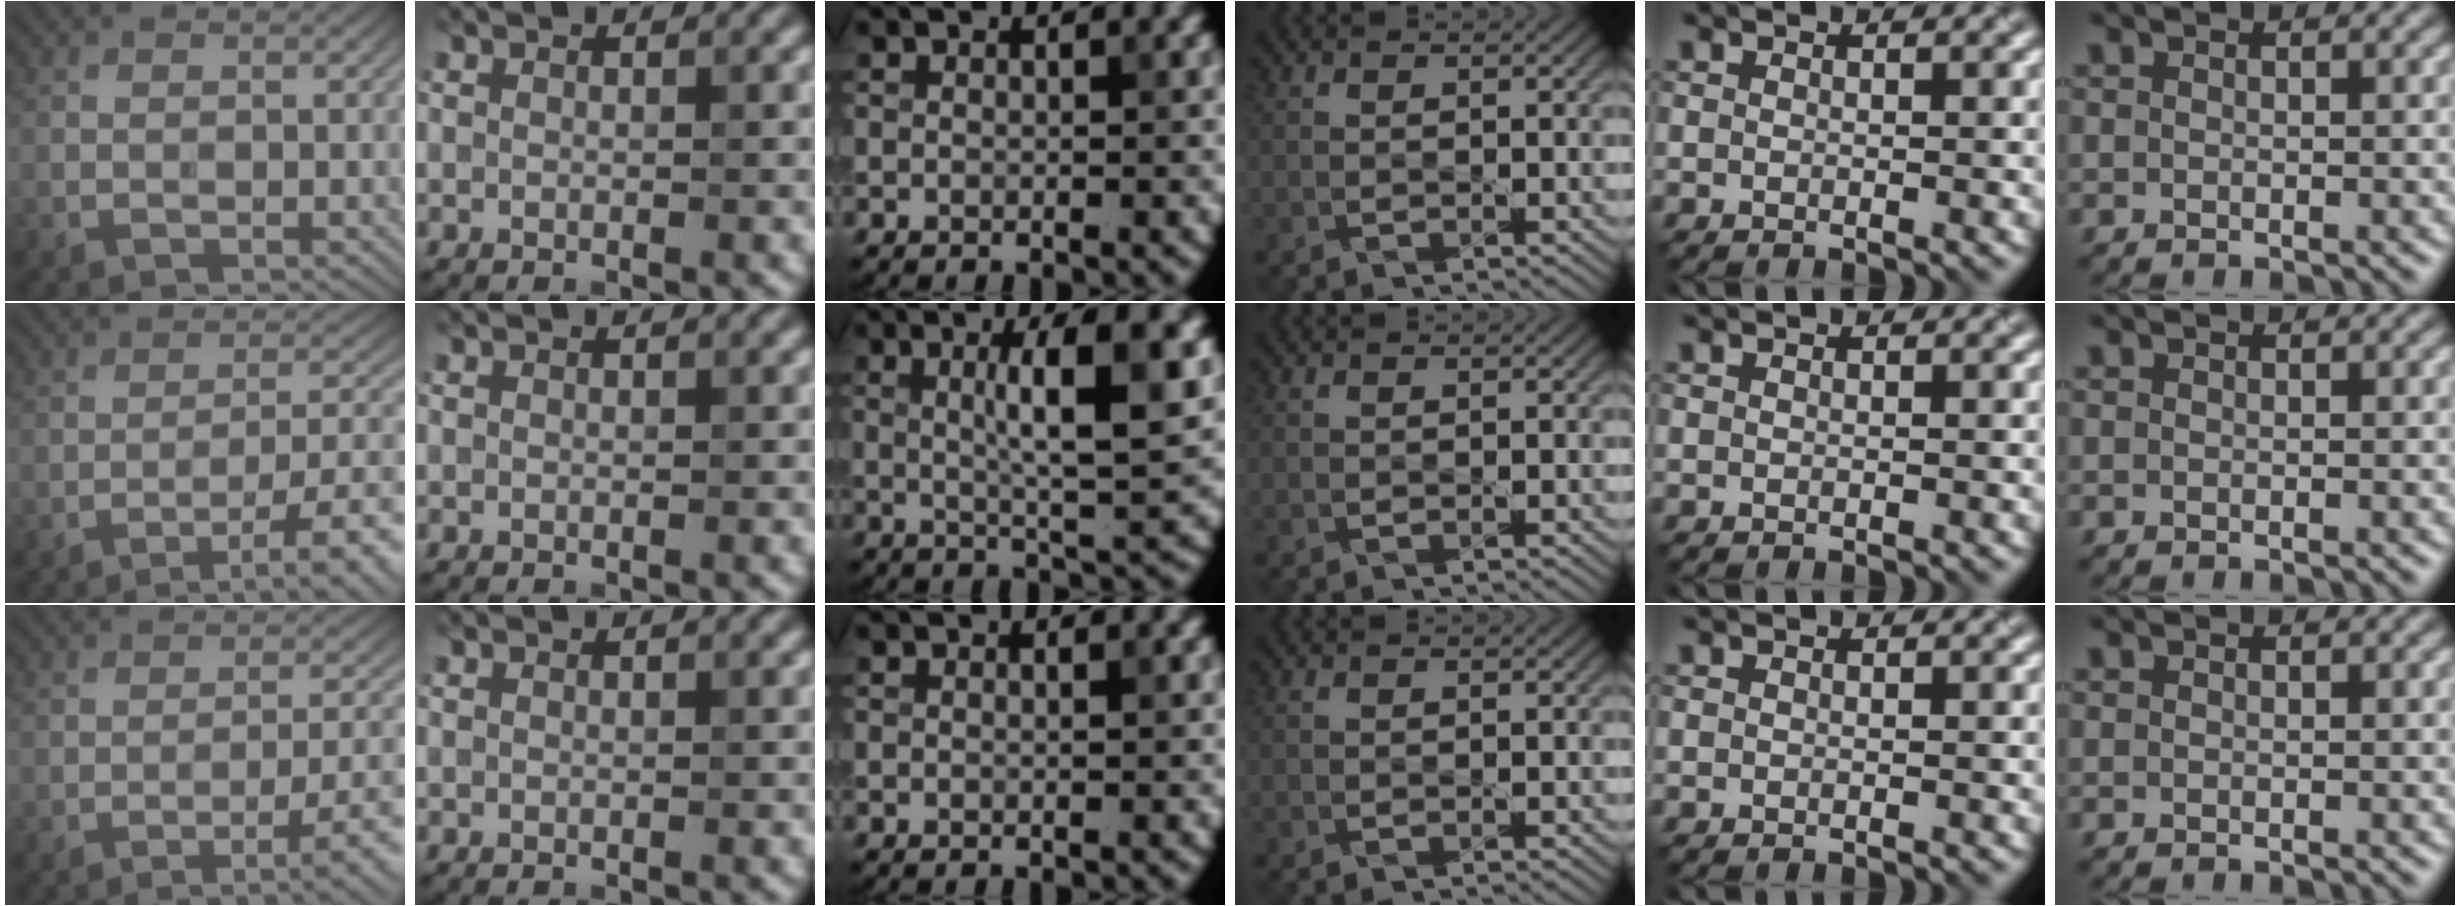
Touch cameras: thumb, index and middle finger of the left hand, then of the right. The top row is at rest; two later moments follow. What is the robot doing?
{"motion": "pour", "object": "measuring cup"}